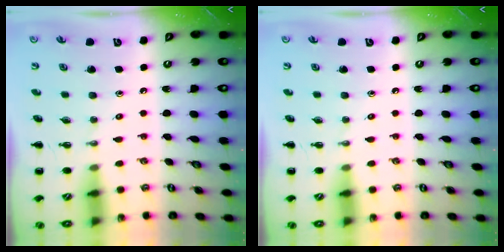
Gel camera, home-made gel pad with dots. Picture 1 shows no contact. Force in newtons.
{"total": 0.0}